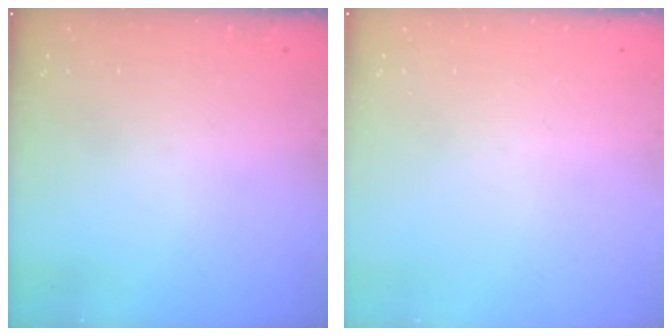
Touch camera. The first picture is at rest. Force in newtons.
{"total": 0.0}